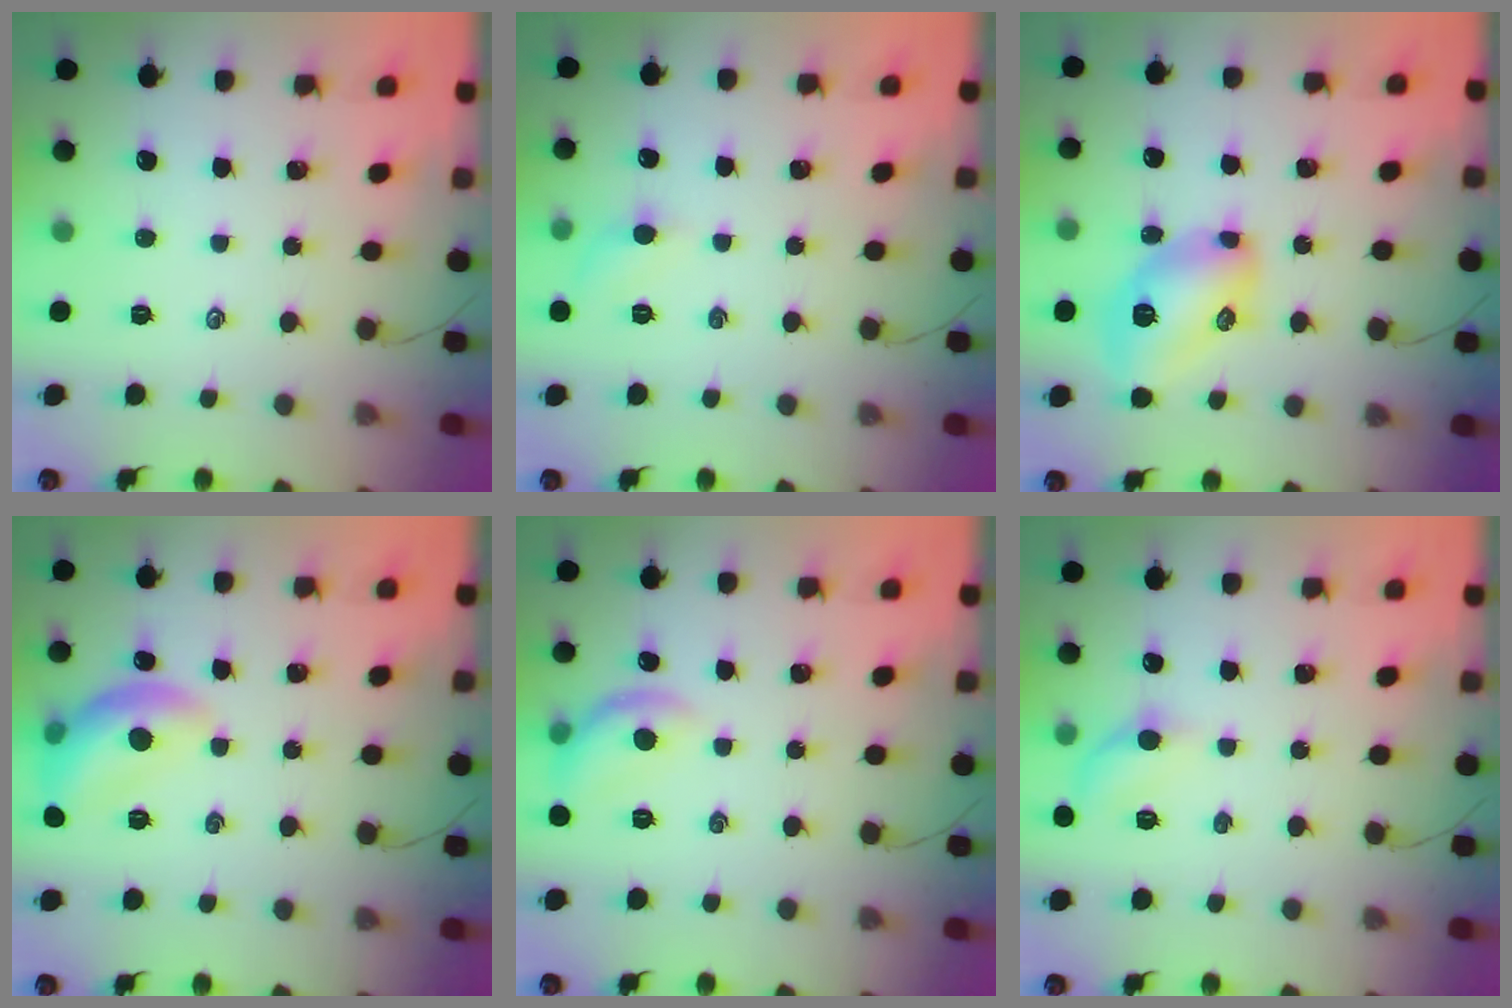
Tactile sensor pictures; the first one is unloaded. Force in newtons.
{"total": 5.3, "press": 5.0, "slide": 1.8}
{"total": 11.3, "press": 11.3, "slide": 0.7}
{"total": 11.7, "press": 11.6, "slide": 1.0}
{"total": 9.6, "press": 9.6, "slide": 0.1}
{"total": 6.2, "press": 6.1, "slide": 0.9}